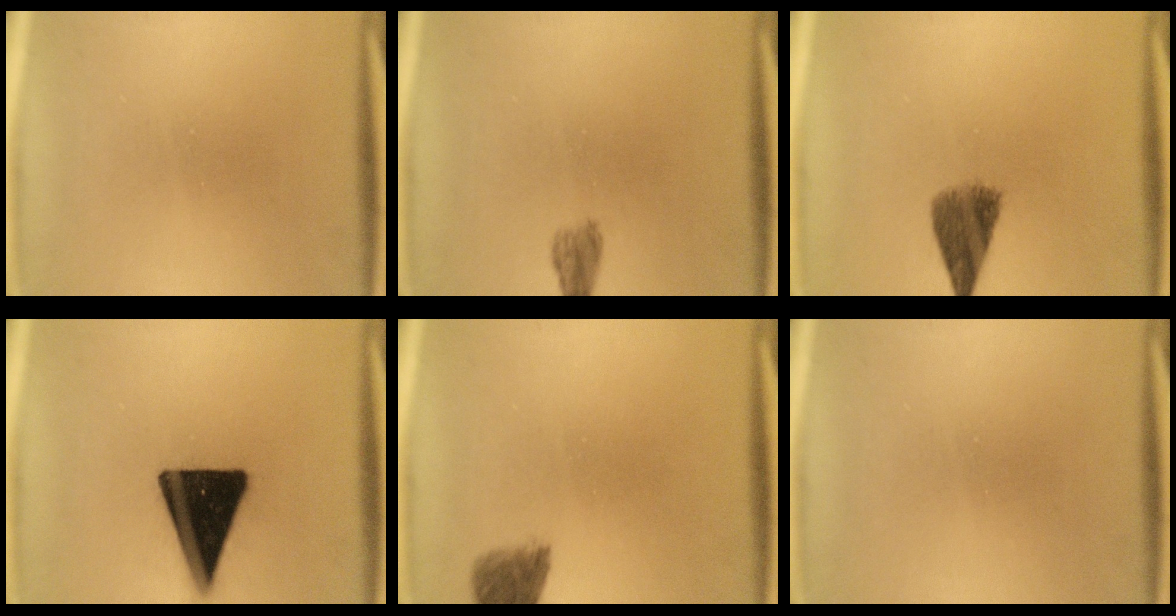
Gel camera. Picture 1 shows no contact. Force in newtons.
{"total": 1.6}
{"total": 7.2}
{"total": 19.4}
{"total": 4.1}
{"total": 0.0}